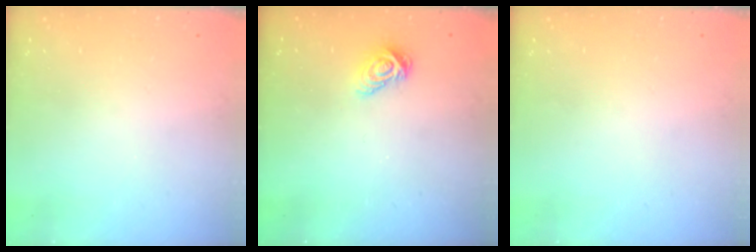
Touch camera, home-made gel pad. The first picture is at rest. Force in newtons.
{"total": 7.4, "press": 7.4, "slide": 0.2}
{"total": 0.0}